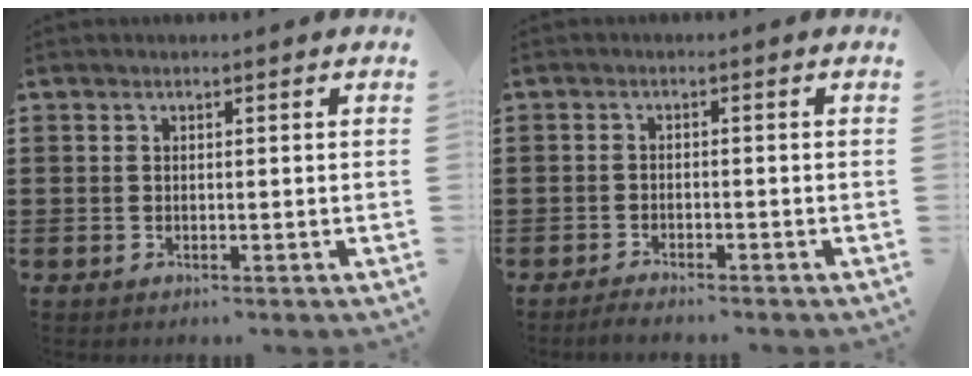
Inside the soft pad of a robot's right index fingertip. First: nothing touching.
{"total": 1.8, "force": [-1.8, 0.1, 0.0], "torque": [-0.005, 0.001, -0.036]}